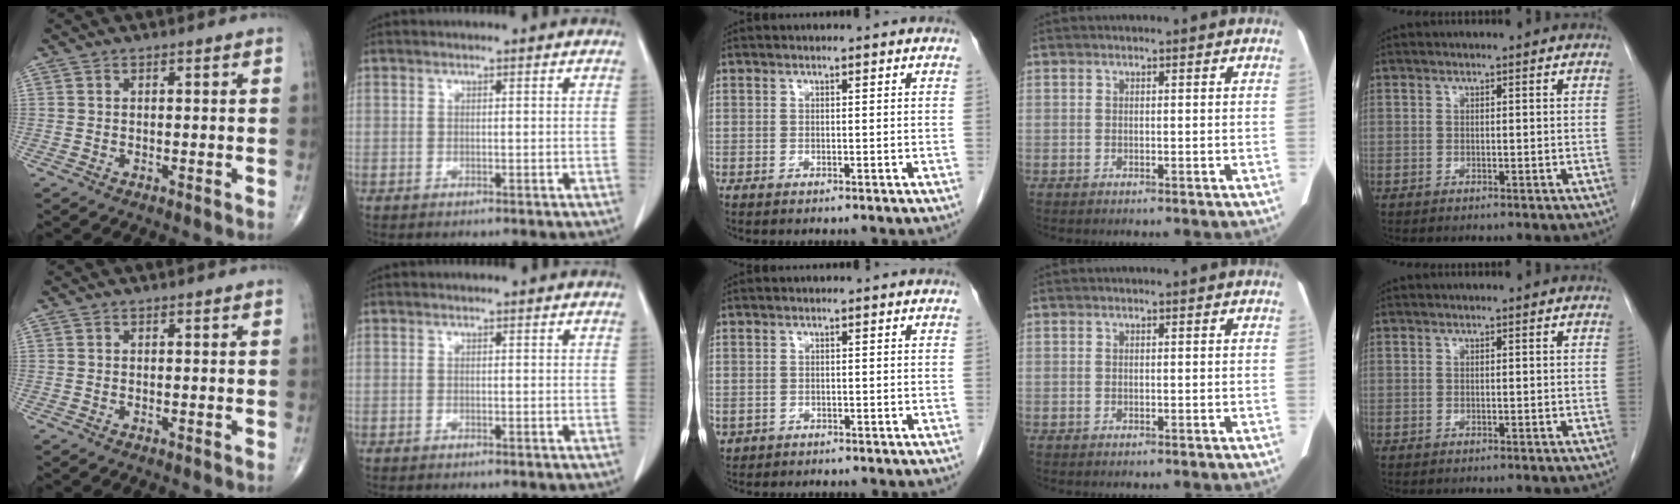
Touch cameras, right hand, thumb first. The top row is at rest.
{"middle": {"total": 1.7, "force": [-0.8, 1.5, 0.3], "torque": [-0.008, 0.002, -0.009]}}